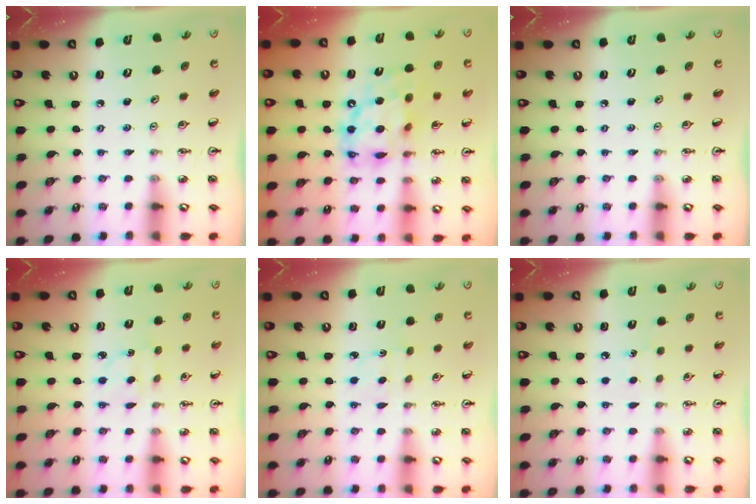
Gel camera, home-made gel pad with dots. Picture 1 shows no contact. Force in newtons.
{"total": 13.9, "press": 13.9, "slide": 1.1}
{"total": 0.0}
{"total": 3.2, "press": 3.1, "slide": 0.4}
{"total": 2.3, "press": 2.3, "slide": 0.4}
{"total": 4.6, "press": 4.5, "slide": 0.5}